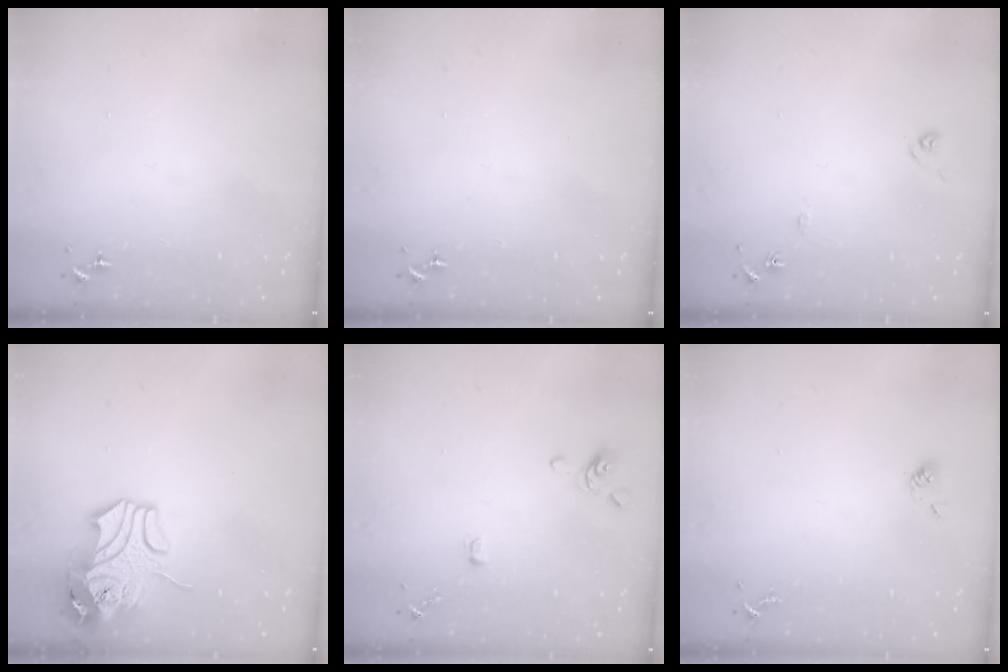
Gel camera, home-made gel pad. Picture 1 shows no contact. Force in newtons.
{"total": 0.0}
{"total": 6.5, "press": 6.5, "slide": 0.6}
{"total": 12.3, "press": 12.2, "slide": 1.9}
{"total": 3.3, "press": 3.2, "slide": 0.7}
{"total": 4.8, "press": 4.2, "slide": 2.2}